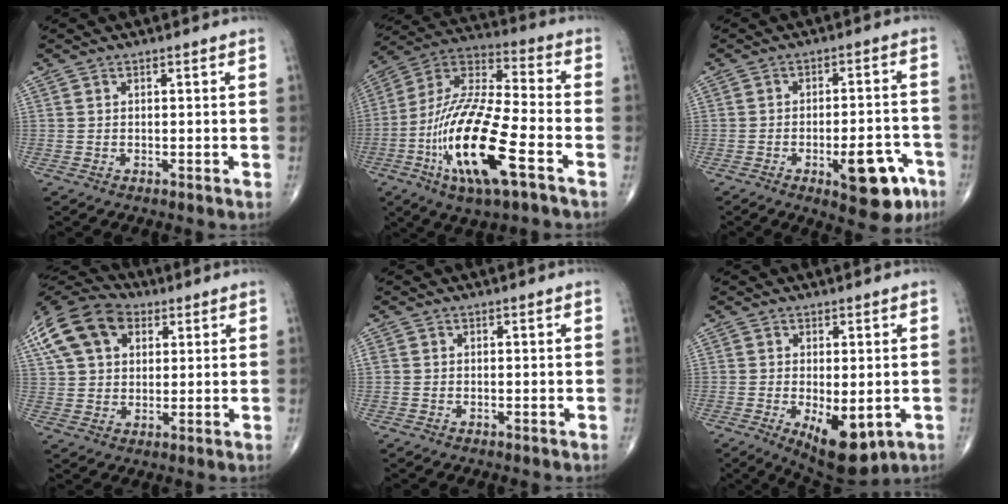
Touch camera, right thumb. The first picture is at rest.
{"total": 21.9, "force": [-8.2, 6.4, 19.3], "torque": [-0.399, 0.030, -0.146]}
{"total": 12.0, "force": [-5.6, 4.5, 9.6], "torque": [-0.105, 0.030, -0.069]}
{"total": 15.7, "force": [6.3, 10.7, 9.7], "torque": [-0.177, 0.010, 0.106]}
{"total": 0.8, "force": [0.0, 0.7, 0.3], "torque": [-0.007, 0.004, 0.001]}
{"total": 10.2, "force": [-2.8, 4.6, 8.6], "torque": [-0.117, -0.016, -0.028]}